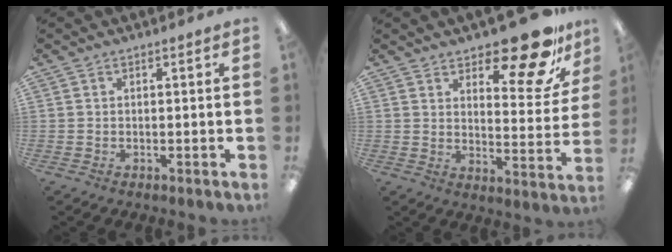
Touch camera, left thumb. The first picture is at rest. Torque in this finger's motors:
{"motor_torque": [0.53, 0.68, -0.17, 0.02, 0.01]}